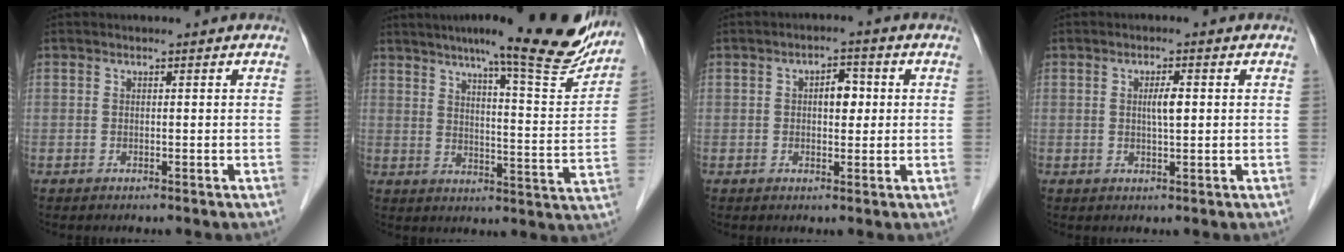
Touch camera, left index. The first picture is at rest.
{"total": 20.0, "force": [16.9, 1.2, 10.7], "torque": [-0.137, -0.030, 0.215]}
{"total": 3.4, "force": [0.4, 1.8, 2.9], "torque": [-0.041, 0.012, 0.007]}
{"total": 2.5, "force": [0.3, 0.3, 2.4], "torque": [-0.042, 0.000, 0.007]}